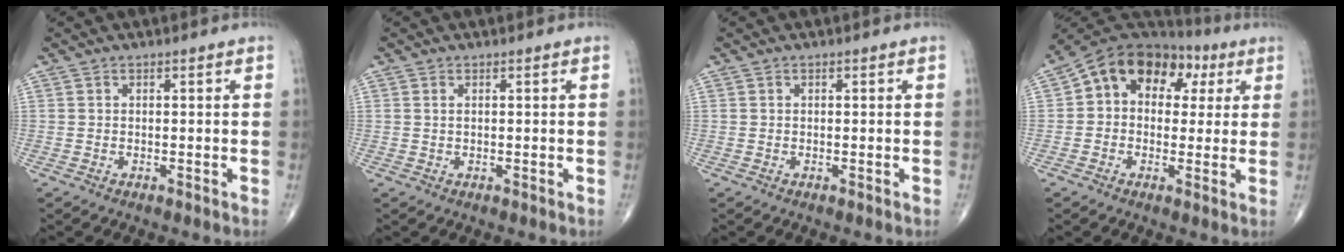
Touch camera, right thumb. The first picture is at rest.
{"total": 0.6, "force": [0.3, 0.2, 0.5], "torque": [-0.013, 0.004, 0.006]}
{"total": 0.0}
{"total": 14.5, "force": [3.8, 10.4, 9.4], "torque": [-0.113, 0.037, 0.051]}